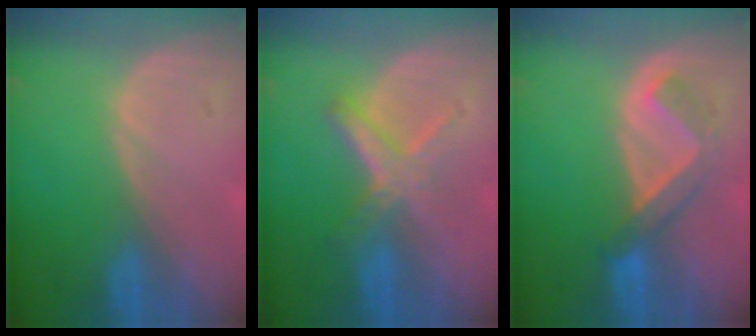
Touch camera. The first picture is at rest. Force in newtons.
{"total": 5.8, "press": 5.5, "slide": 1.8}
{"total": 5.2, "press": 4.7, "slide": 2.3}